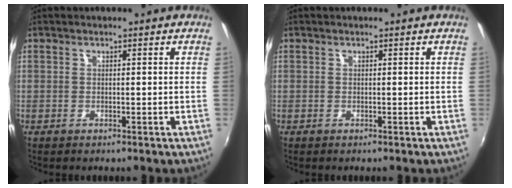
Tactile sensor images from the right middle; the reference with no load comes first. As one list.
[{"total": 0.0}]